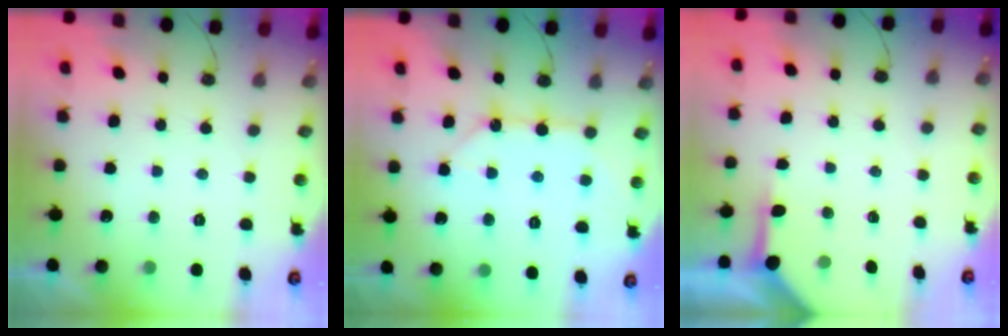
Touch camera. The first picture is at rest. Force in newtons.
{"total": 10.6, "press": 10.6, "slide": 0.6}
{"total": 3.9, "press": 3.9, "slide": 0.4}